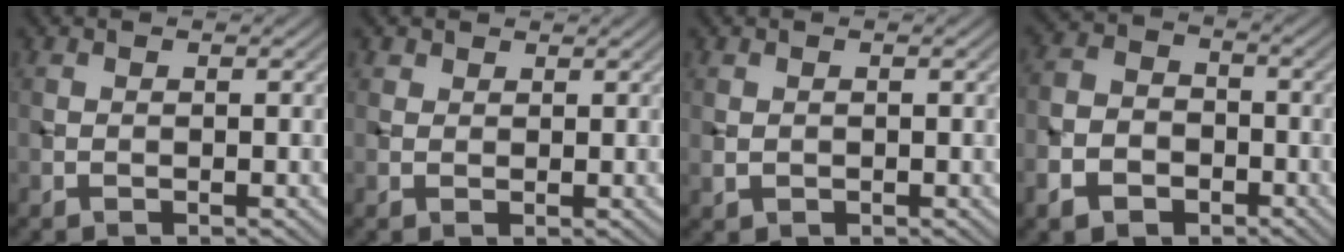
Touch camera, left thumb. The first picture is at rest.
{"total": 1.5, "force": [1.0, 1.1, 0.3], "torque": [-0.005, 0.002, 0.019]}
{"total": 1.0, "force": [0.0, 0.8, 0.5], "torque": [-0.012, -0.004, 0.005]}
{"total": 6.3, "force": [-3.4, 4.5, 2.8], "torque": [-0.073, -0.008, -0.076]}